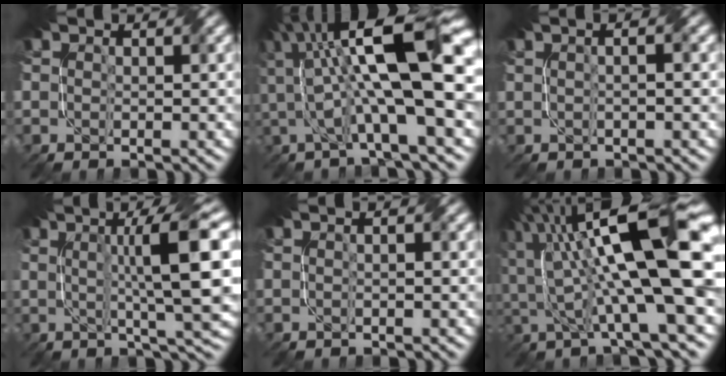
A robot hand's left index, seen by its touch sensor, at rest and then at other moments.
{"total": 13.0, "force": [2.4, 3.1, 12.4], "torque": [-0.212, 0.024, 0.040]}
{"total": 3.1, "force": [1.2, 1.4, 2.5], "torque": [-0.006, 0.018, -0.010]}
{"total": 8.9, "force": [1.9, 1.4, 8.6], "torque": [-0.113, 0.013, 0.030]}
{"total": 1.2, "force": [0.5, 0.4, 0.9], "torque": [-0.003, 0.003, -0.005]}
{"total": 15.1, "force": [2.4, 3.7, 14.4], "torque": [-0.243, 0.022, 0.036]}